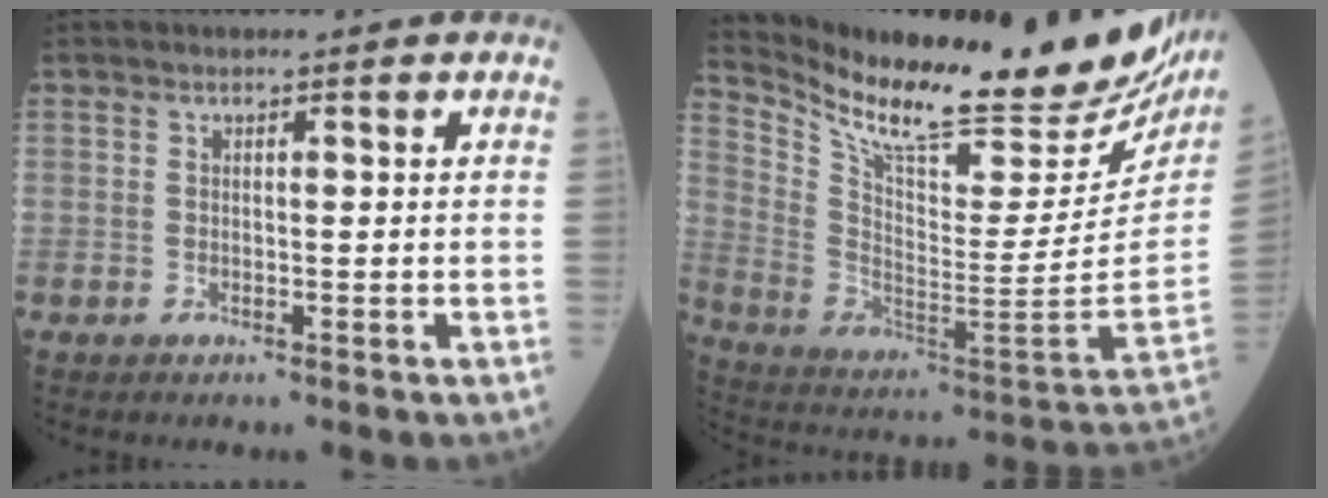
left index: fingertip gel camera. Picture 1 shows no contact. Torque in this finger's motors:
{"motor_torque": [0.13, -0.45, 0.20, 0.07]}